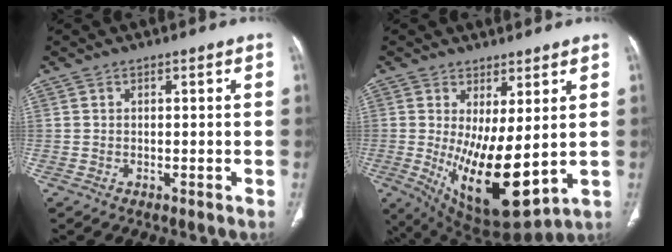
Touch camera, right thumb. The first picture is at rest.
{"total": 14.8, "force": [-0.1, 5.7, 13.6], "torque": [-0.224, -0.034, 0.023]}